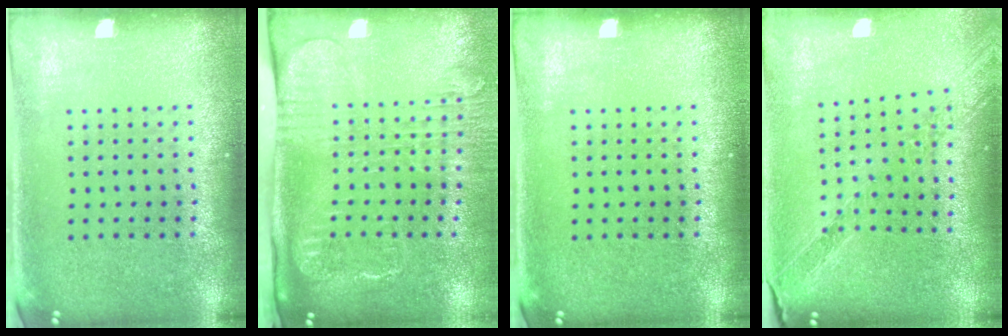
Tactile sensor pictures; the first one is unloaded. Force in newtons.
{"total": 2.6, "press": 2.0, "slide": 1.7}
{"total": 0.0}
{"total": 1.1, "press": 1.1, "slide": 0.1}